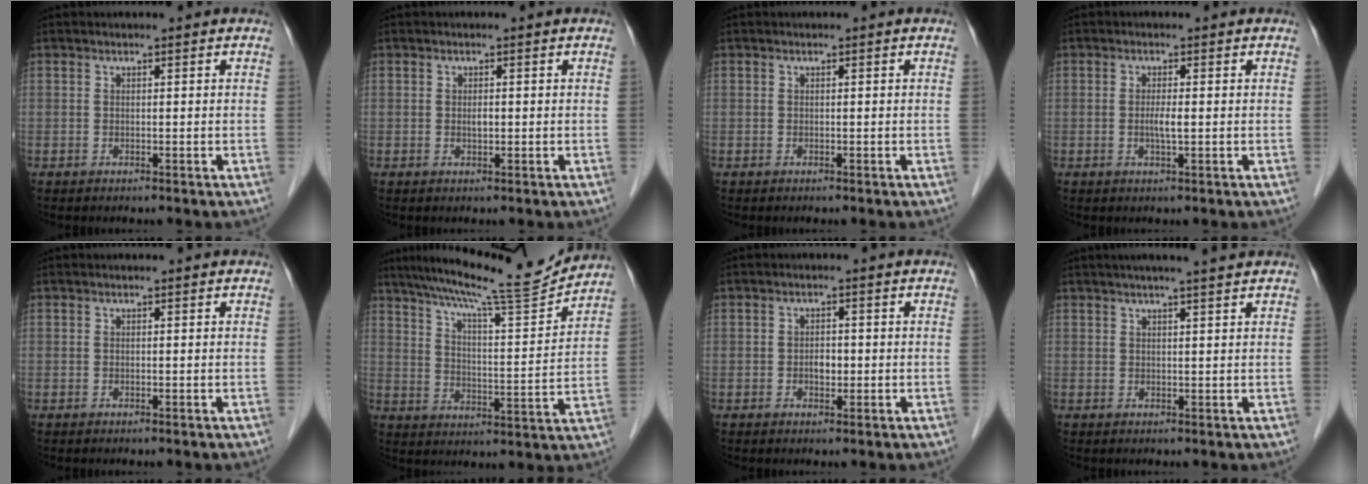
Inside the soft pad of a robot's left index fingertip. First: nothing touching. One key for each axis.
{"total": 0.9, "fx": -0.3, "fy": 0.4, "fz": 0.8, "tx": -0.014, "ty": -0.005, "tz": -0.006}
{"total": 0.0}
{"total": 1.9, "fx": -0.5, "fy": 0.1, "fz": 1.9, "tx": -0.037, "ty": -0.006, "tz": -0.010}
{"total": 0.0}
{"total": 15.4, "fx": 14.1, "fy": -0.7, "fz": 6.0, "tx": -0.106, "ty": -0.021, "tz": 0.208}
{"total": 1.9, "fx": -0.7, "fy": 1.1, "fz": 1.4, "tx": -0.021, "ty": -0.001, "tz": -0.013}
{"total": 5.4, "fx": 4.3, "fy": -0.7, "fz": 3.2, "tx": -0.045, "ty": 0.010, "tz": 0.055}